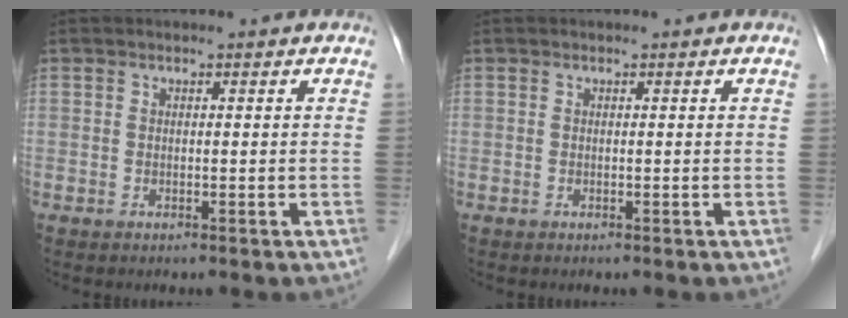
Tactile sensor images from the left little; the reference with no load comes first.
{"total": 0.0}